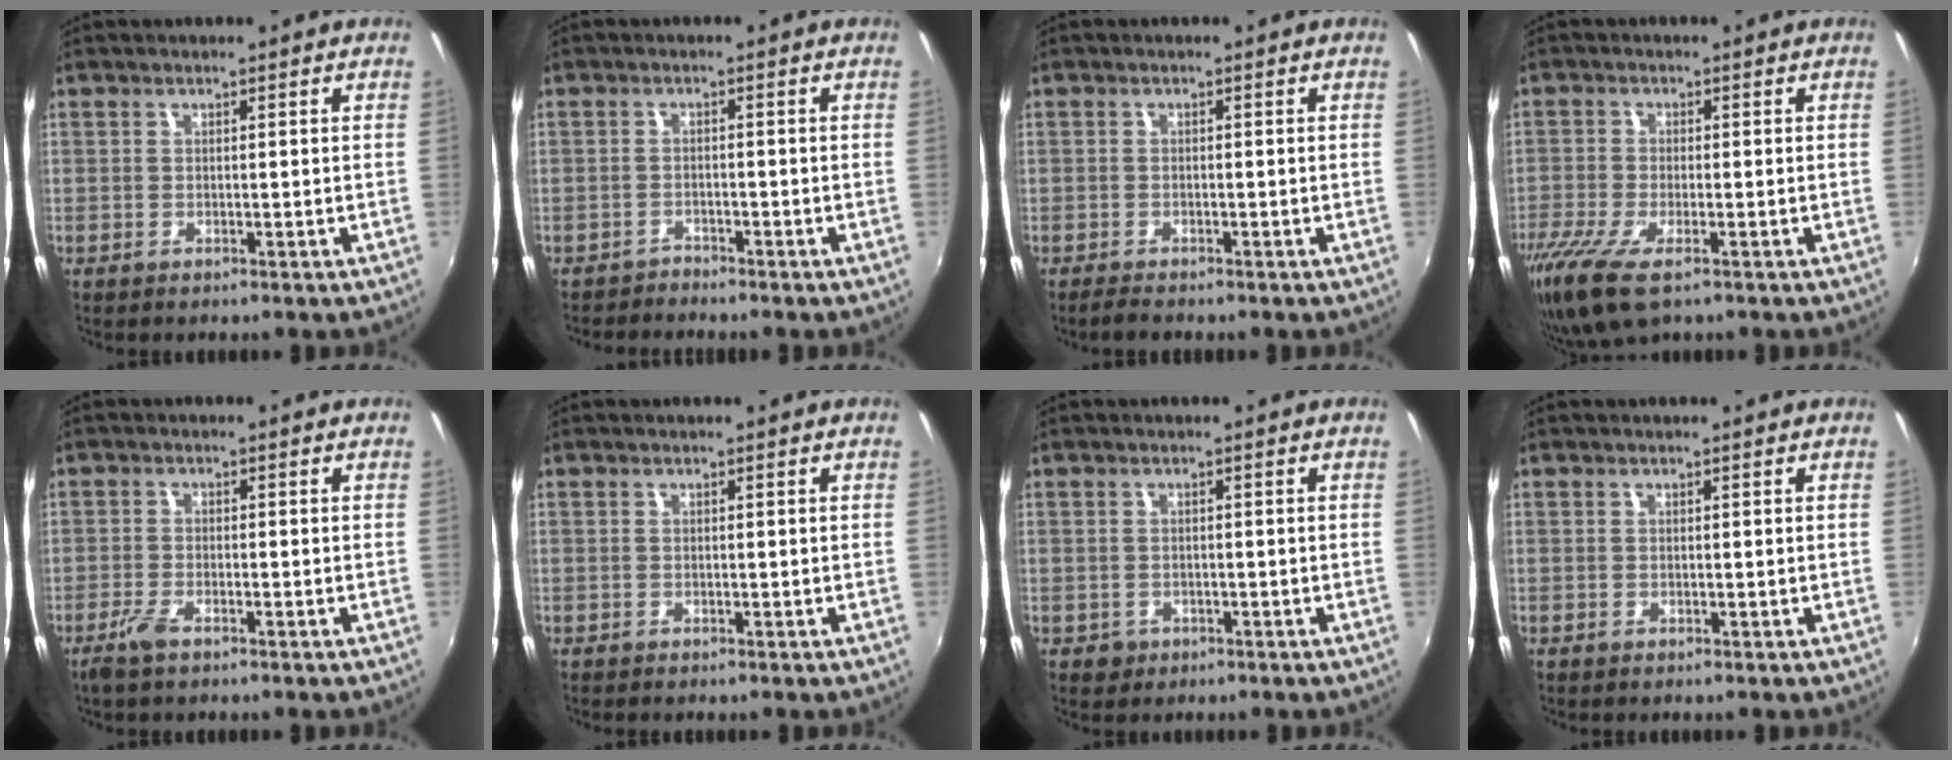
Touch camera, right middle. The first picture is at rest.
{"total": 2.0, "force": [-2.0, 0.3, -0.4], "torque": [-0.001, -0.002, -0.039]}
{"total": 1.8, "force": [-1.6, 0.3, 0.5], "torque": [-0.017, -0.007, -0.032]}
{"total": 9.5, "force": [-6.0, 3.0, 6.7], "torque": [-0.157, -0.039, -0.113]}
{"total": 3.4, "force": [-2.5, 0.8, 2.2], "torque": [-0.060, -0.006, -0.050]}
{"total": 0.0}
{"total": 2.3, "force": [-0.9, 2.0, 0.6], "torque": [-0.017, -0.004, -0.011]}
{"total": 0.0}